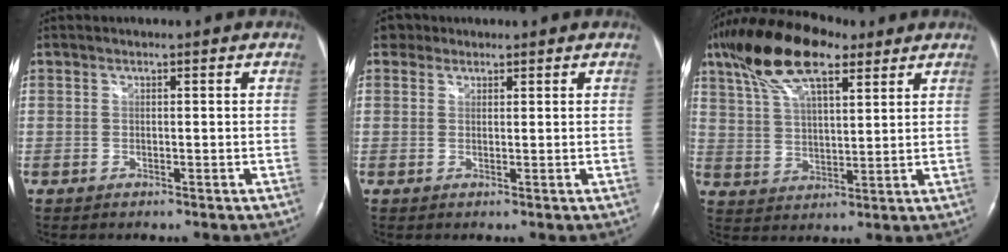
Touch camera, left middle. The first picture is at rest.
{"total": 2.3, "force": [1.4, 1.8, 0.2], "torque": [0.001, 0.013, 0.019]}
{"total": 15.0, "force": [9.4, 5.2, 10.4], "torque": [-0.209, 0.039, 0.175]}